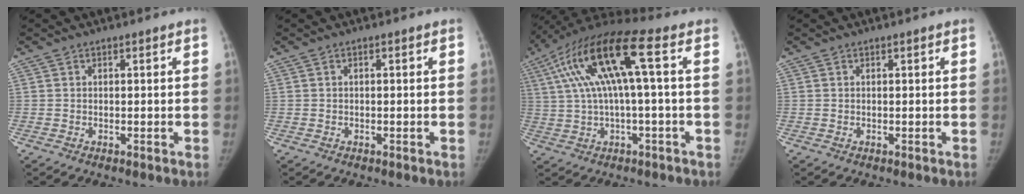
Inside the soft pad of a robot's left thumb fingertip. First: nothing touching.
{"total": 0.0}
{"total": 15.8, "force": [3.2, 3.3, 15.2], "torque": [-0.313, 0.043, 0.058]}
{"total": 0.0}